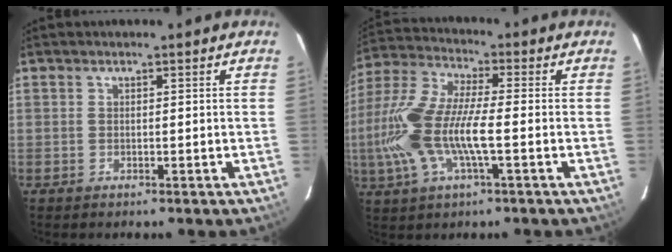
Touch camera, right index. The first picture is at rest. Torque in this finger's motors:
{"motor_torque": [1.65, -0.49, 1.06, 0.21]}